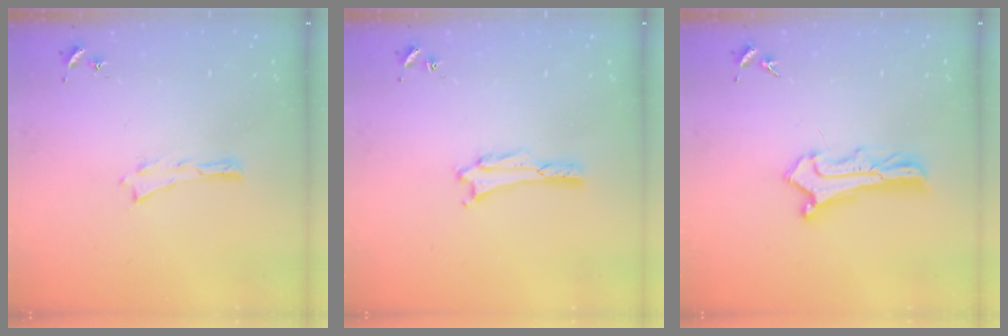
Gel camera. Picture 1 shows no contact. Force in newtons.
{"total": 1.6, "press": 1.6, "slide": 0.2}
{"total": 2.6, "press": 2.6, "slide": 0.2}